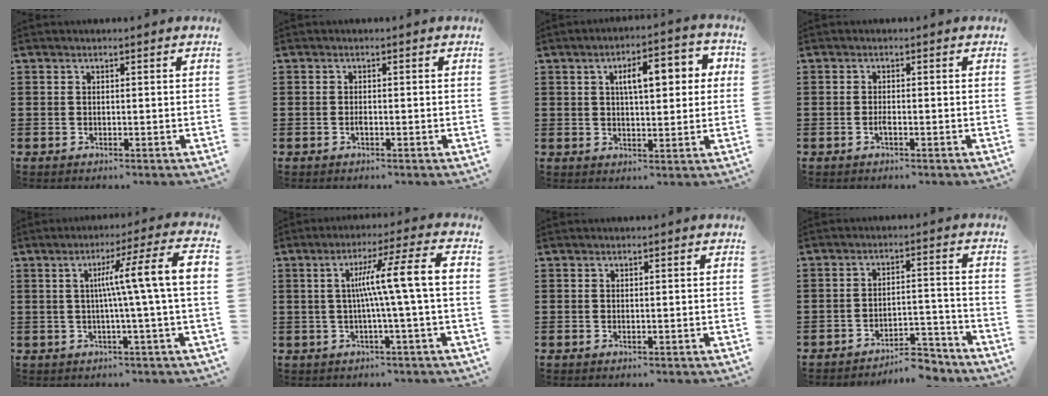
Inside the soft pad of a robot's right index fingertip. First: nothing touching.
{"total": 0.7, "force": [-0.4, 0.2, 0.6], "torque": [-0.012, -0.003, -0.006]}
{"total": 7.4, "force": [1.9, 3.0, 6.5], "torque": [-0.099, 0.000, 0.021]}
{"total": 1.0, "force": [-0.6, 0.1, 0.8], "torque": [-0.017, -0.002, -0.010]}
{"total": 9.5, "force": [0.7, -1.0, 9.4], "torque": [-0.165, -0.008, 0.000]}
{"total": 9.4, "force": [0.1, -0.7, 9.4], "torque": [-0.171, 0.001, -0.010]}
{"total": 0.0}
{"total": 6.0, "force": [-5.6, 0.9, 1.9], "torque": [-0.028, 0.011, -0.107]}